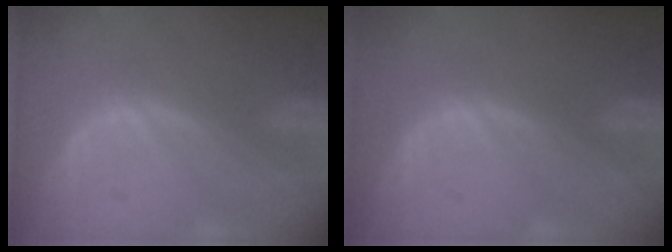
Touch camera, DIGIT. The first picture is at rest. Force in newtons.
{"total": 0.0}